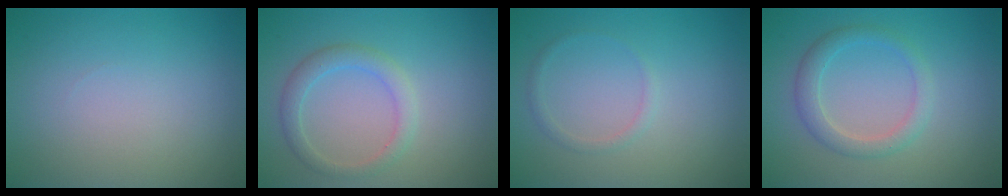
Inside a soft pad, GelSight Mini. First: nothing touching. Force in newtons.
{"total": 2.2, "press": 2.2, "slide": 0.1}
{"total": 0.9, "press": 0.9, "slide": 0.1}
{"total": 2.5, "press": 2.5, "slide": 0.1}